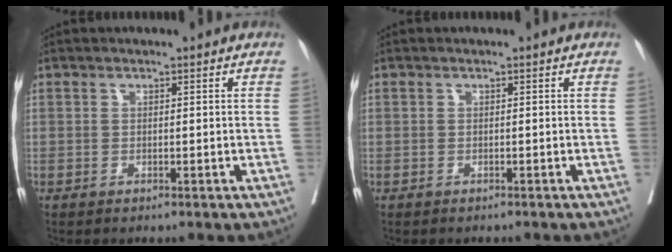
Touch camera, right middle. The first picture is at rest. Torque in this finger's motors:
{"motor_torque": [0.64, -0.77, 0.04, 0.01]}